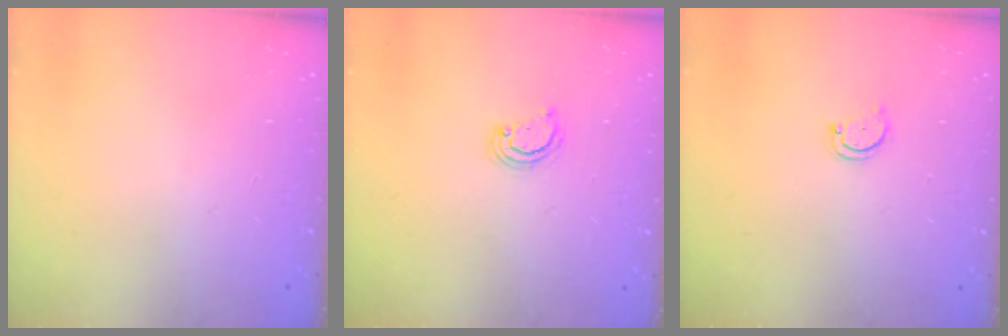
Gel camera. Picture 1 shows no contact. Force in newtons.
{"total": 2.6, "press": 2.6, "slide": 0.3}
{"total": 2.8, "press": 2.8, "slide": 0.3}